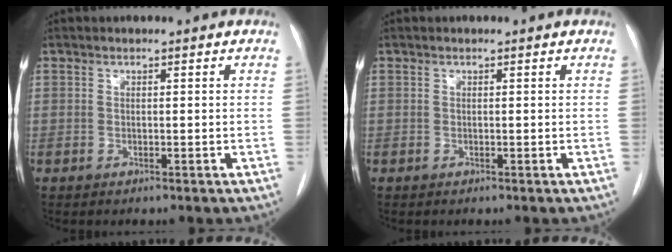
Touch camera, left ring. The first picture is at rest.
{"total": 0.0}